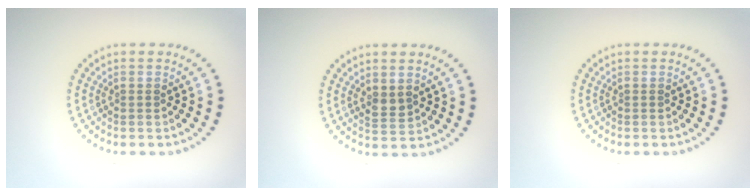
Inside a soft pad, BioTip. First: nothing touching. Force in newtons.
{"total": 1.4, "press": 1.3, "slide": 0.6}
{"total": 0.0}